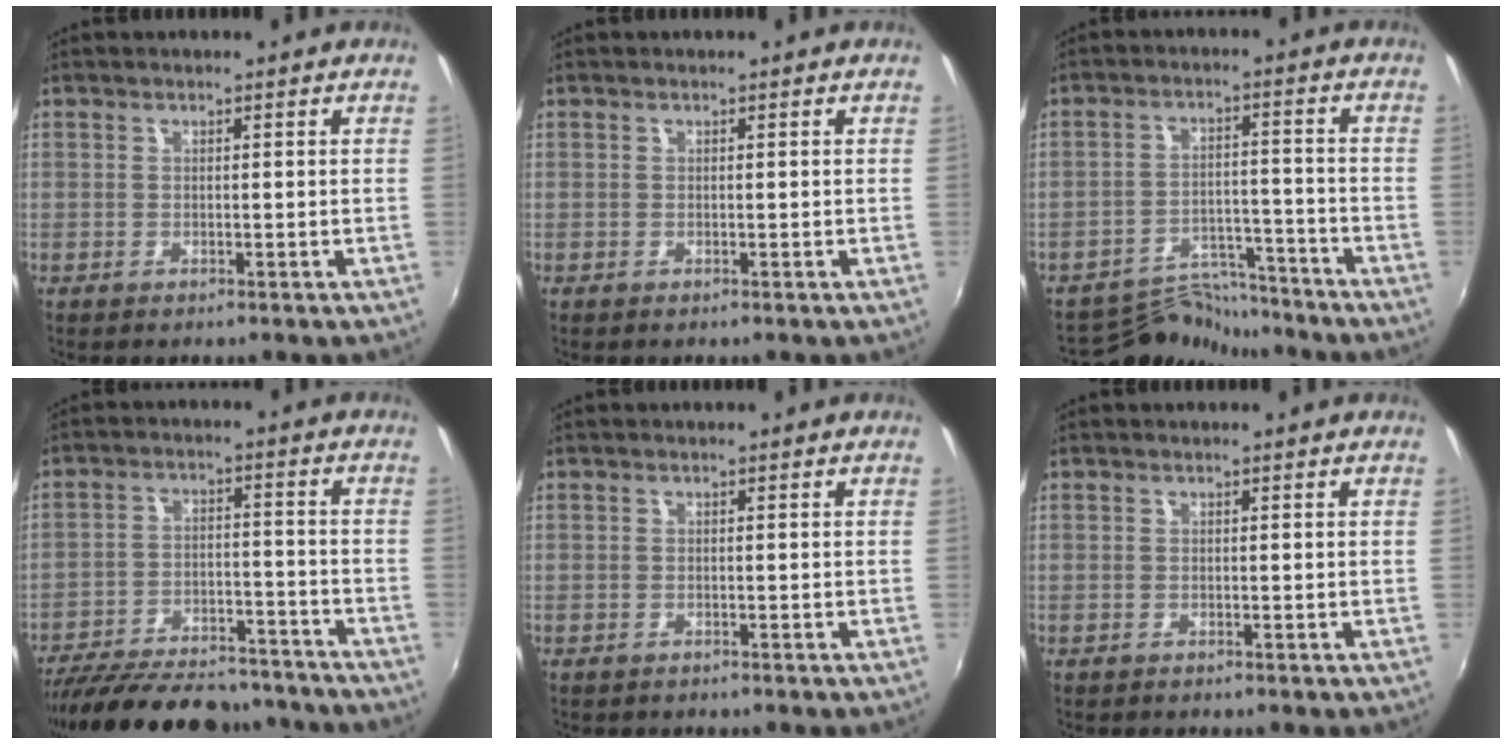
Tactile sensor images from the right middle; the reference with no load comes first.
{"total": 0.0}
{"total": 8.8, "force": [-8.6, 1.6, -0.2], "torque": [-0.014, 0.019, -0.137]}
{"total": 24.5, "force": [-21.1, 7.4, 9.9], "torque": [-0.200, -0.007, -0.293]}
{"total": 0.6, "force": [-0.6, 0.1, 0.0], "torque": [-0.004, 0.001, -0.008]}
{"total": 0.0}